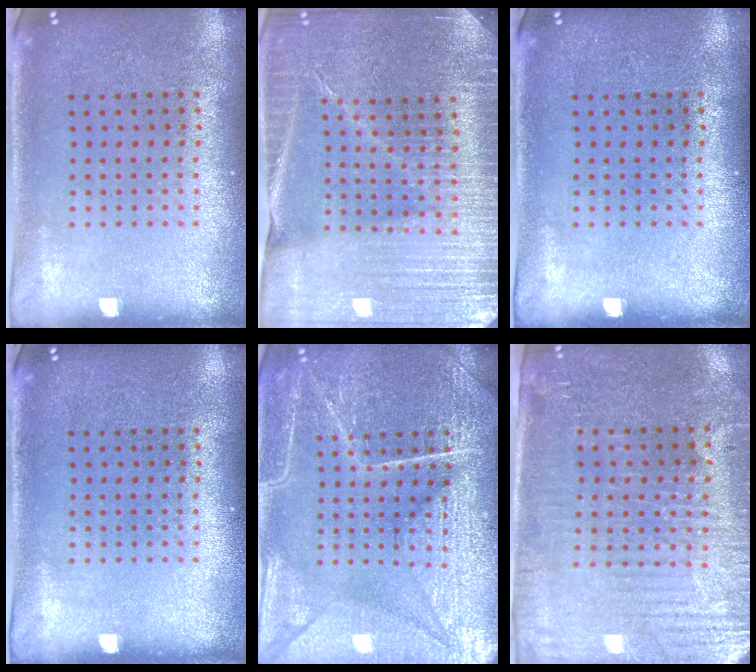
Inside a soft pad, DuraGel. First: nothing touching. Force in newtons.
{"total": 4.4, "press": 4.1, "slide": 1.7}
{"total": 0.0}
{"total": 0.0}
{"total": 7.2, "press": 7.1, "slide": 0.8}
{"total": 3.8, "press": 3.5, "slide": 1.4}